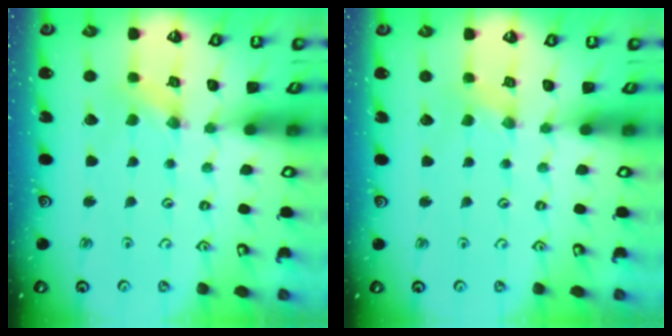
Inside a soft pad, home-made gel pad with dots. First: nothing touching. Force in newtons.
{"total": 0.0}